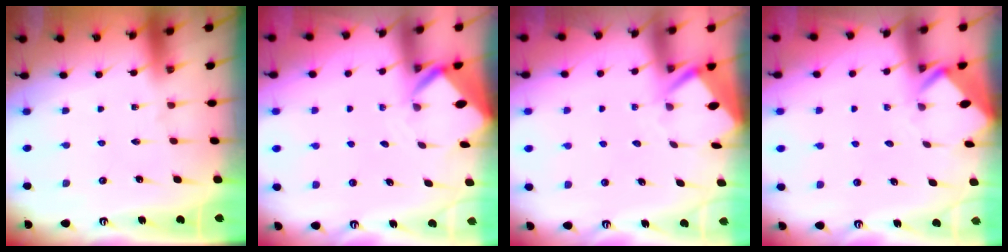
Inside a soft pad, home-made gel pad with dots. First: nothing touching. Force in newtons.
{"total": 3.0, "press": 3.0, "slide": 0.1}
{"total": 3.3, "press": 3.2, "slide": 0.3}
{"total": 3.4, "press": 3.4, "slide": 0.3}